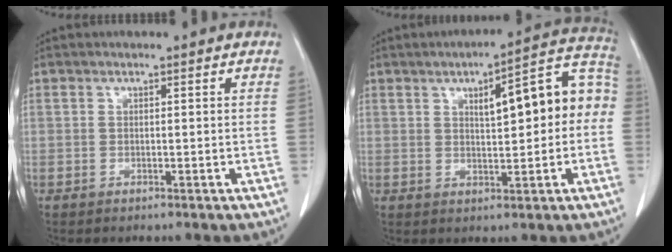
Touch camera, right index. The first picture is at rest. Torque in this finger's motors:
{"motor_torque": [0.59, 0.31, 0.26, 0.09]}